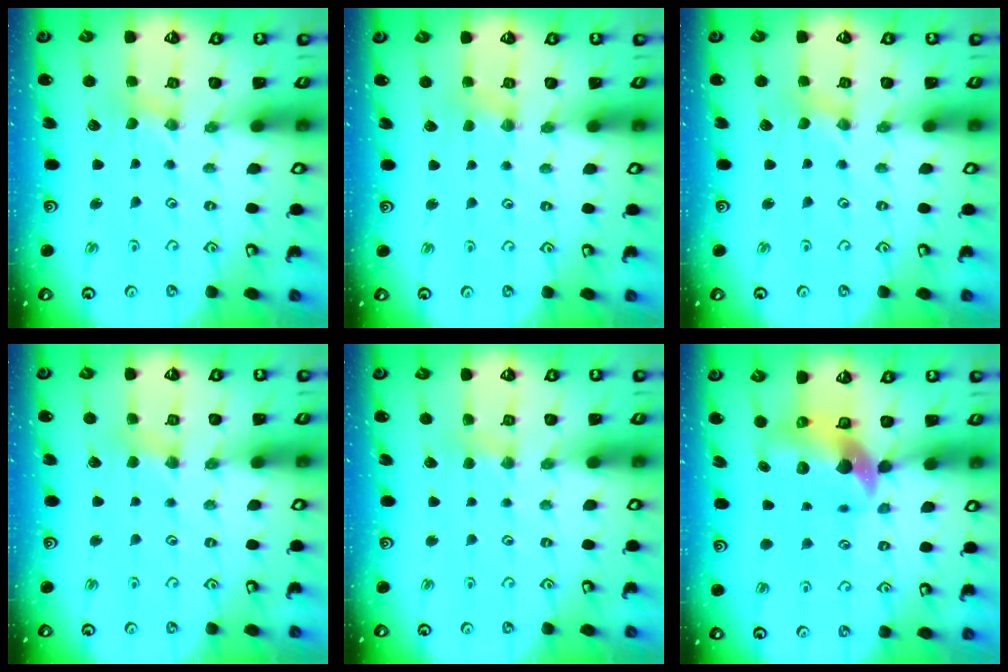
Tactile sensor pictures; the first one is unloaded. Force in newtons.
{"total": 3.0, "press": 3.0, "slide": 0.3}
{"total": 0.0}
{"total": 2.5, "press": 2.5, "slide": 0.4}
{"total": 3.7, "press": 3.6, "slide": 0.6}
{"total": 10.6, "press": 10.5, "slide": 1.9}